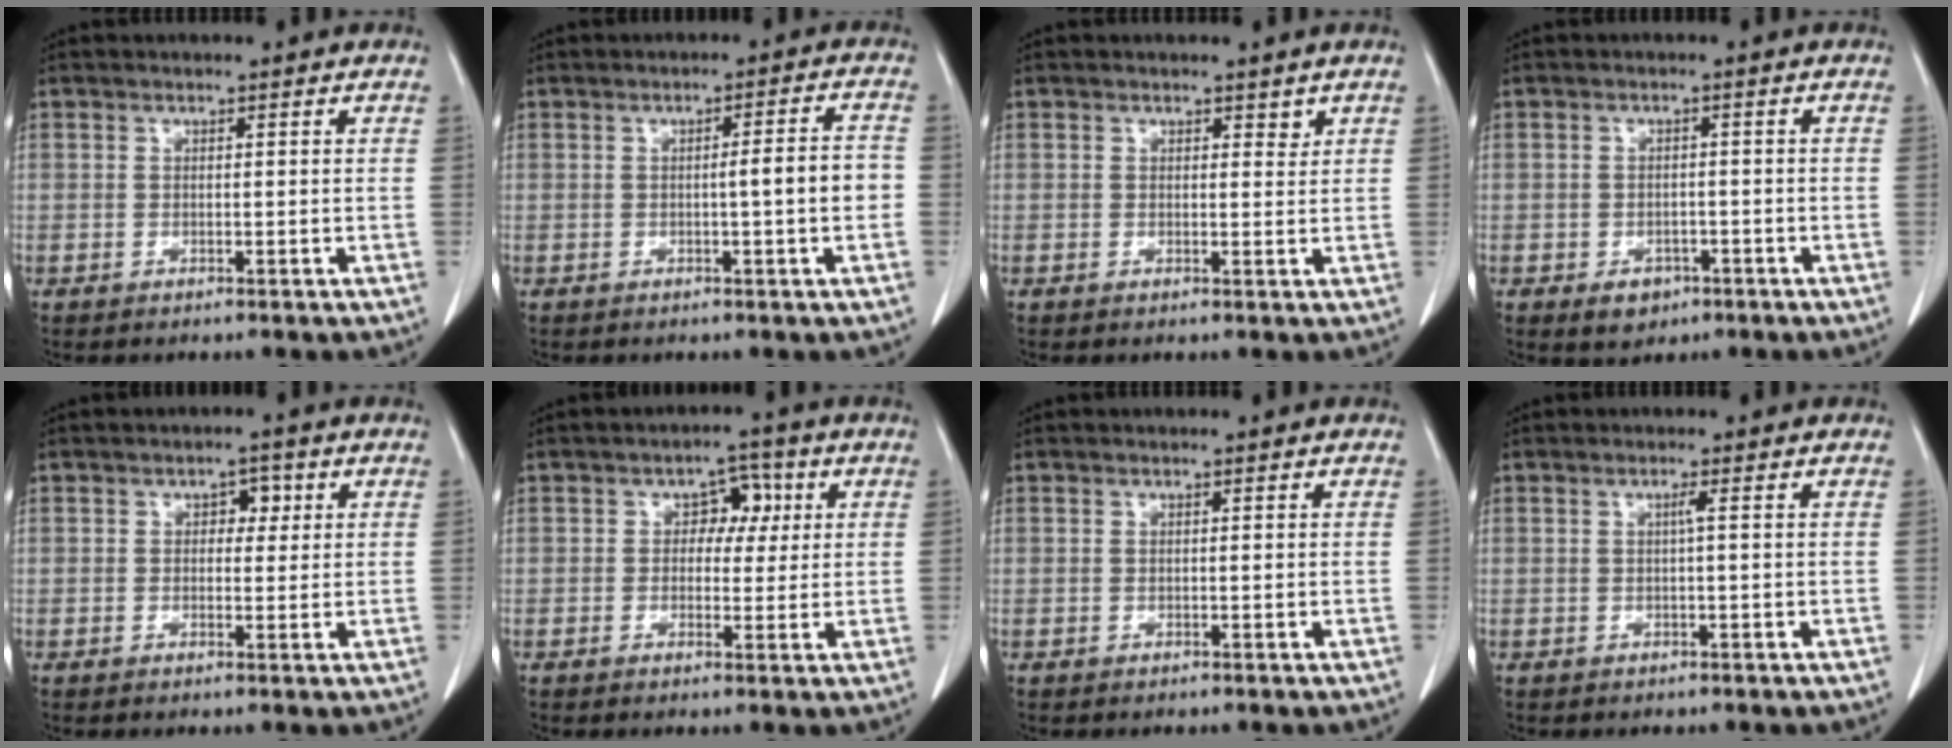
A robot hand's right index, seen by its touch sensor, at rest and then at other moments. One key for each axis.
{"total": 4.8, "fx": -0.8, "fy": 0.1, "fz": 4.8, "tx": -0.066, "ty": 0.008, "tz": -0.013}
{"total": 1.3, "fx": 0.9, "fy": 0.7, "fz": 0.6, "tx": -0.004, "ty": -0.004, "tz": 0.009}
{"total": 3.4, "fx": -1.8, "fy": 2.5, "fz": 1.4, "tx": -0.015, "ty": 0.005, "tz": -0.017}
{"total": 2.4, "fx": 0.7, "fy": 1.6, "fz": 1.7, "tx": -0.018, "ty": 0.009, "tz": 0.007}
{"total": 4.3, "fx": 0.9, "fy": 3.0, "fz": 3.0, "tx": -0.034, "ty": 0.016, "tz": 0.012}
{"total": 0.0}
{"total": 0.8, "fx": 0.0, "fy": -0.2, "fz": 0.8, "tx": -0.013, "ty": 0.002, "tz": 0.001}